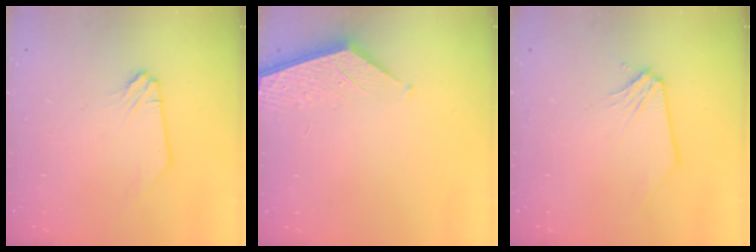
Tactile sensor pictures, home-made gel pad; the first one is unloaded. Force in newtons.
{"total": 2.2, "press": 2.2, "slide": 0.2}
{"total": 0.0}